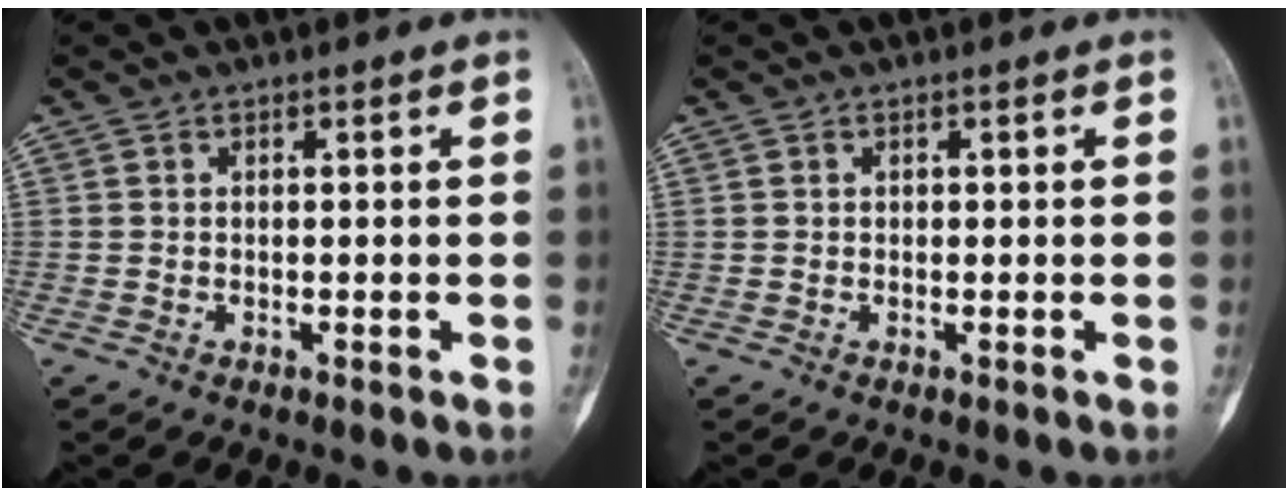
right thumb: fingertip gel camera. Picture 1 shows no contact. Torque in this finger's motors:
{"motor_torque": [-0.25, 0.02, -0.10, -0.06, -0.05]}